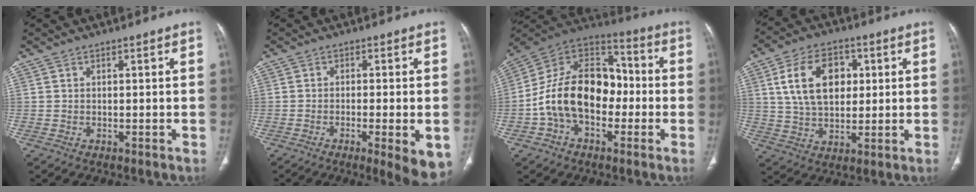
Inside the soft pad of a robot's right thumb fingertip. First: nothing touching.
{"total": 9.8, "force": [-4.1, 2.1, 8.6], "torque": [-0.115, -0.012, -0.059]}
{"total": 18.9, "force": [-3.1, 12.8, 13.6], "torque": [-0.211, 0.052, -0.059]}
{"total": 13.8, "force": [3.3, 9.1, 9.8], "torque": [-0.145, 0.002, 0.061]}